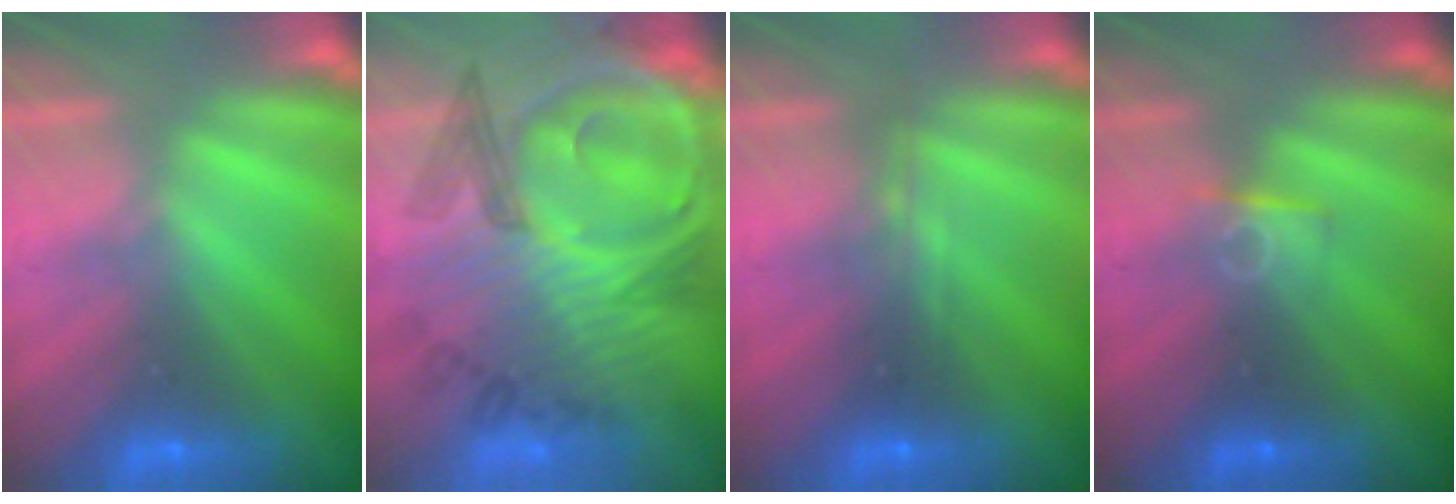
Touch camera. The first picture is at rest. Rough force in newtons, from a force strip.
{"total": 5.8}
{"total": 2.3}
{"total": 2.7}